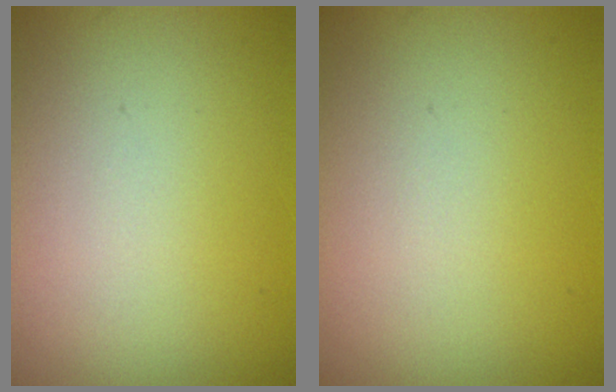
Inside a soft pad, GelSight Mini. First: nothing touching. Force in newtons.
{"total": 0.0}